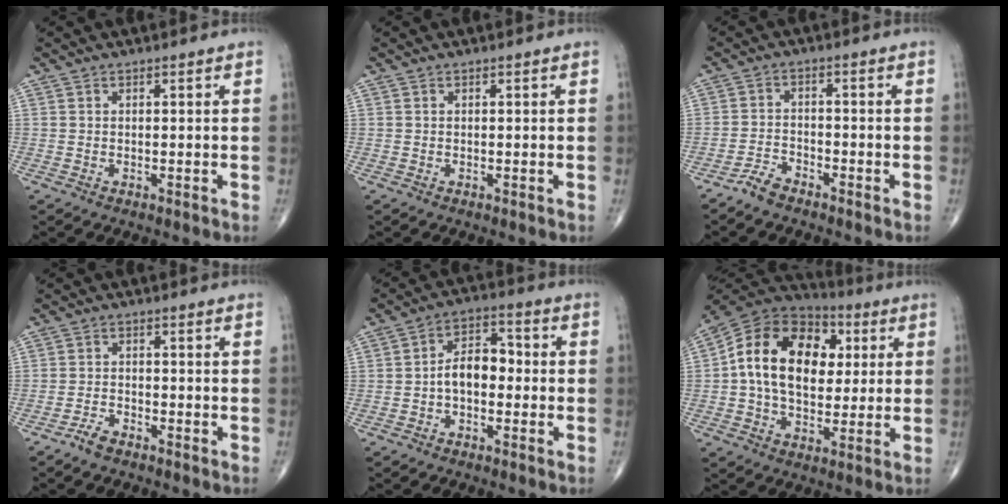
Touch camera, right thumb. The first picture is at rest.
{"total": 0.0}
{"total": 3.4, "force": [-3.0, 1.1, 1.1], "torque": [-0.025, 0.012, -0.062]}
{"total": 2.8, "force": [-2.3, 1.0, 1.3], "torque": [-0.031, 0.012, -0.044]}
{"total": 7.8, "force": [-1.1, 4.9, 6.0], "torque": [-0.083, 0.033, -0.031]}
{"total": 19.6, "force": [2.8, 13.2, 14.3], "torque": [-0.227, 0.019, 0.041]}